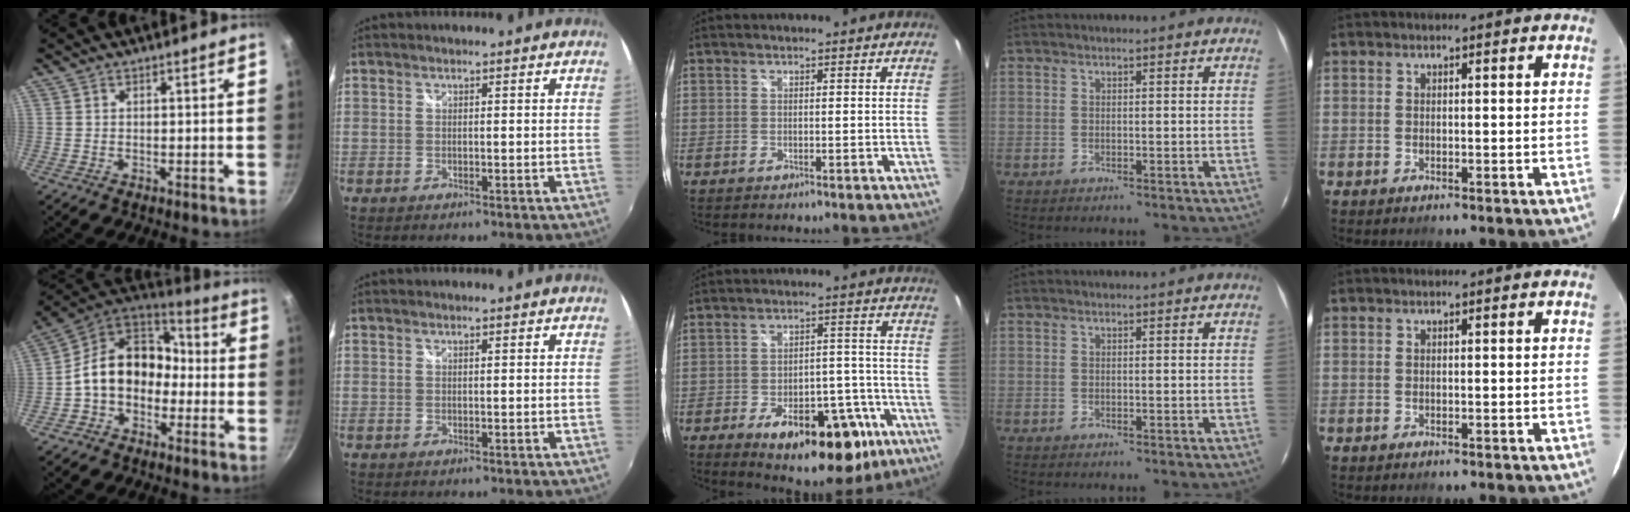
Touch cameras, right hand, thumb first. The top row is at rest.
{"thumb": {"total": 14.9, "force": [-2.2, 11.5, 9.2], "torque": [-0.117, 0.059, -0.057]}, "middle": {"total": 20.0, "force": [-11.0, 9.8, 13.5], "torque": [-0.193, 0.013, -0.131]}}